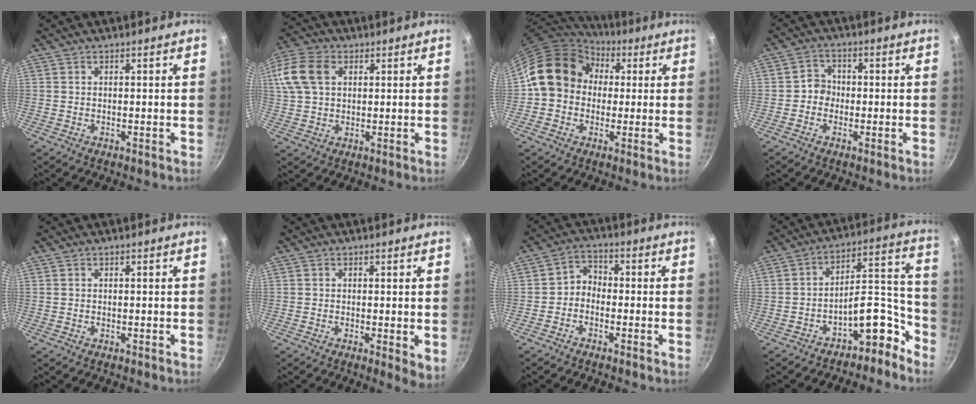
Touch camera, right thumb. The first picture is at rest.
{"total": 15.3, "force": [4.6, 10.9, 9.6], "torque": [-0.228, 0.030, 0.079]}
{"total": 14.8, "force": [2.1, 12.5, 7.6], "torque": [-0.103, 0.031, 0.019]}
{"total": 3.3, "force": [-0.9, 3.0, 1.1], "torque": [0.007, 0.014, -0.024]}
{"total": 0.0}
{"total": 3.6, "force": [0.0, 1.3, 3.4], "torque": [-0.042, -0.011, -0.001]}
{"total": 3.5, "force": [-1.5, 2.6, 1.7], "torque": [-0.018, 0.027, -0.040]}
{"total": 10.9, "force": [-7.7, 4.7, 6.1], "torque": [-0.040, 0.113, -0.116]}